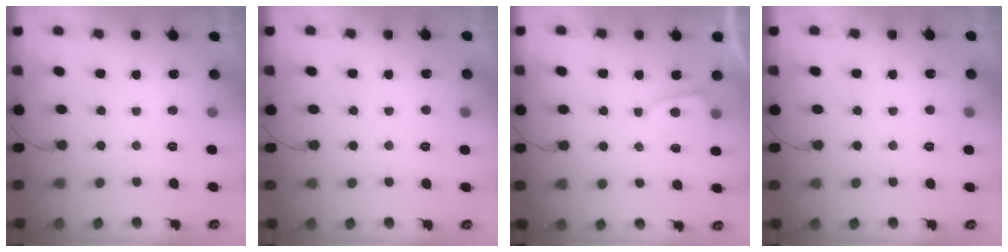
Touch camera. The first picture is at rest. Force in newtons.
{"total": 1.6, "press": 1.6, "slide": 0.2}
{"total": 2.3, "press": 2.2, "slide": 0.3}
{"total": 1.6, "press": 1.6, "slide": 0.2}